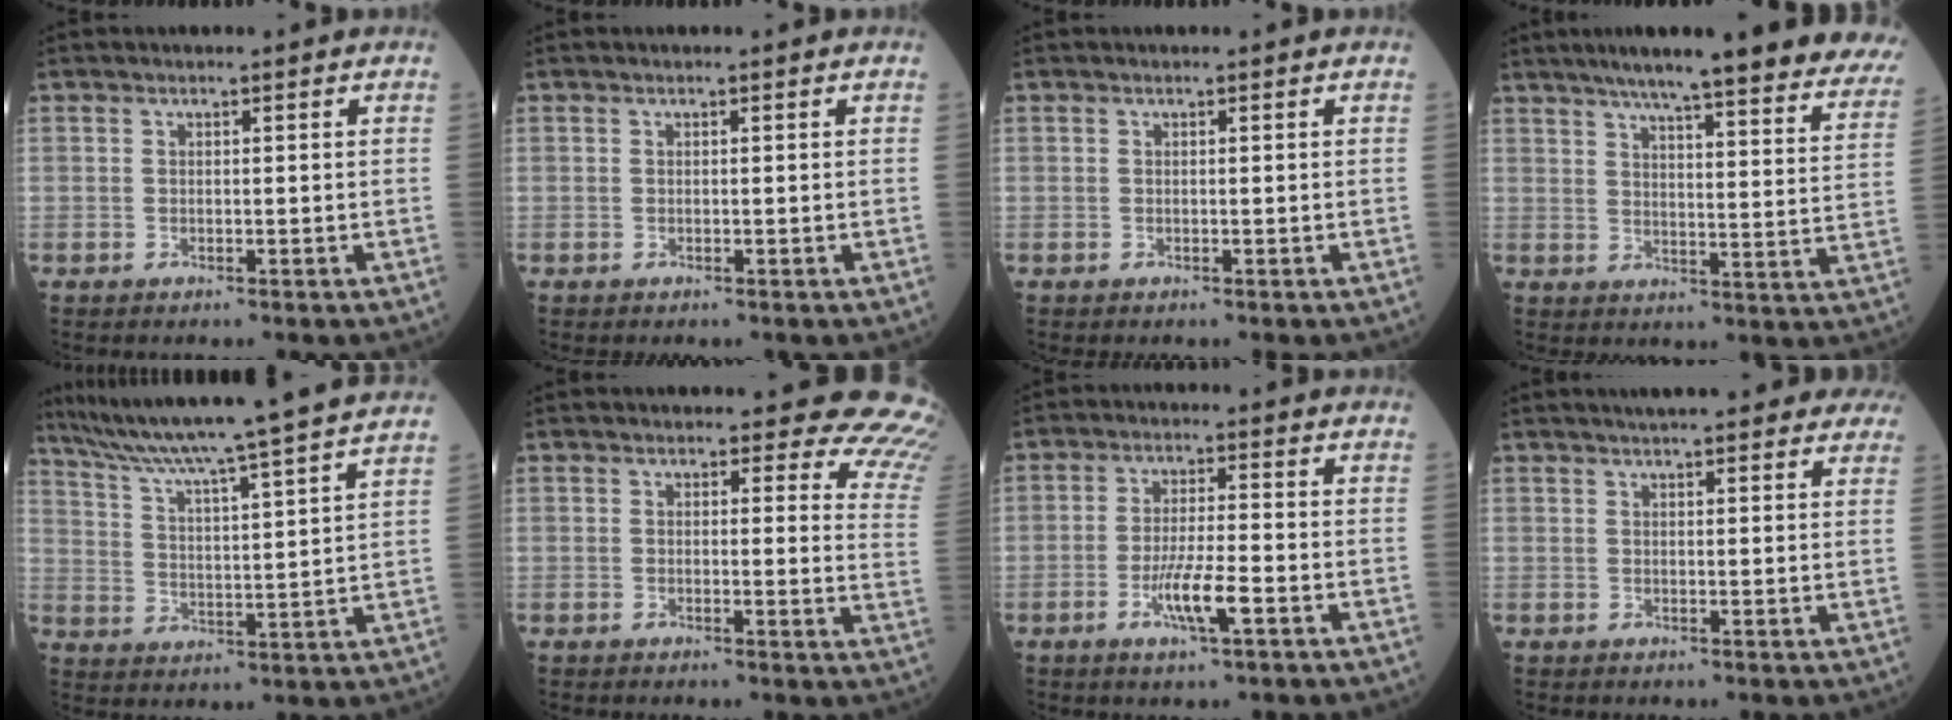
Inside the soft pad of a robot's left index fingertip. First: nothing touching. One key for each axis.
{"total": 0.0}
{"total": 0.0}
{"total": 29.2, "fx": 25.3, "fy": 2.7, "fz": 14.3, "tx": -0.179, "ty": -0.049, "tz": 0.301}
{"total": 22.5, "fx": 19.7, "fy": -2.1, "fz": 10.6, "tx": -0.182, "ty": -0.022, "tz": 0.279}
{"total": 12.9, "fx": 11.8, "fy": 3.3, "fz": 3.8, "tx": 0.003, "ty": -0.074, "tz": 0.083}
{"total": 6.3, "fx": -2.6, "fy": 0.5, "fz": 5.7, "tx": -0.112, "ty": -0.007, "tz": -0.048}
{"total": 15.5, "fx": 13.7, "fy": 3.1, "fz": 6.7, "tx": -0.072, "ty": 0.027, "tz": 0.160}